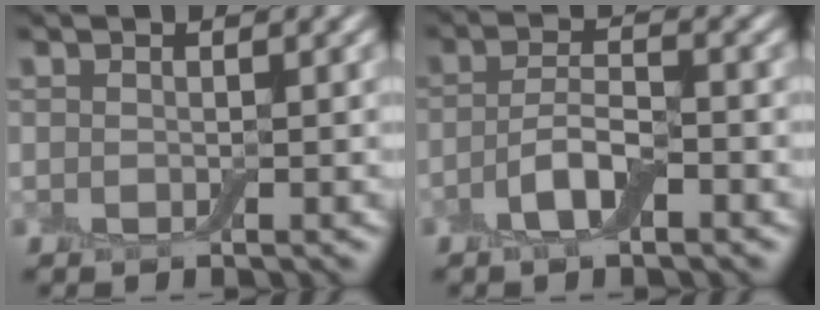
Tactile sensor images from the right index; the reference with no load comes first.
{"total": 3.4, "force": [-1.4, 1.2, 2.8], "torque": [-0.060, 0.004, -0.033]}